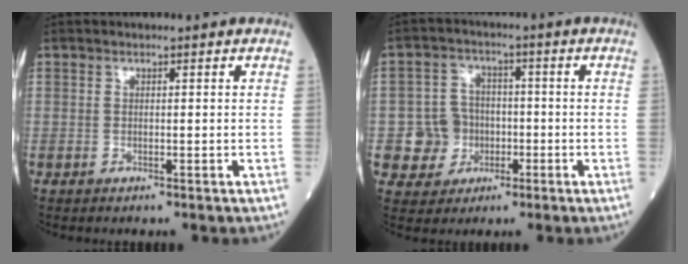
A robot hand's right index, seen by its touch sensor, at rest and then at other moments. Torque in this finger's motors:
{"motor_torque": [0.08, 0.03, 0.04, 0.02]}